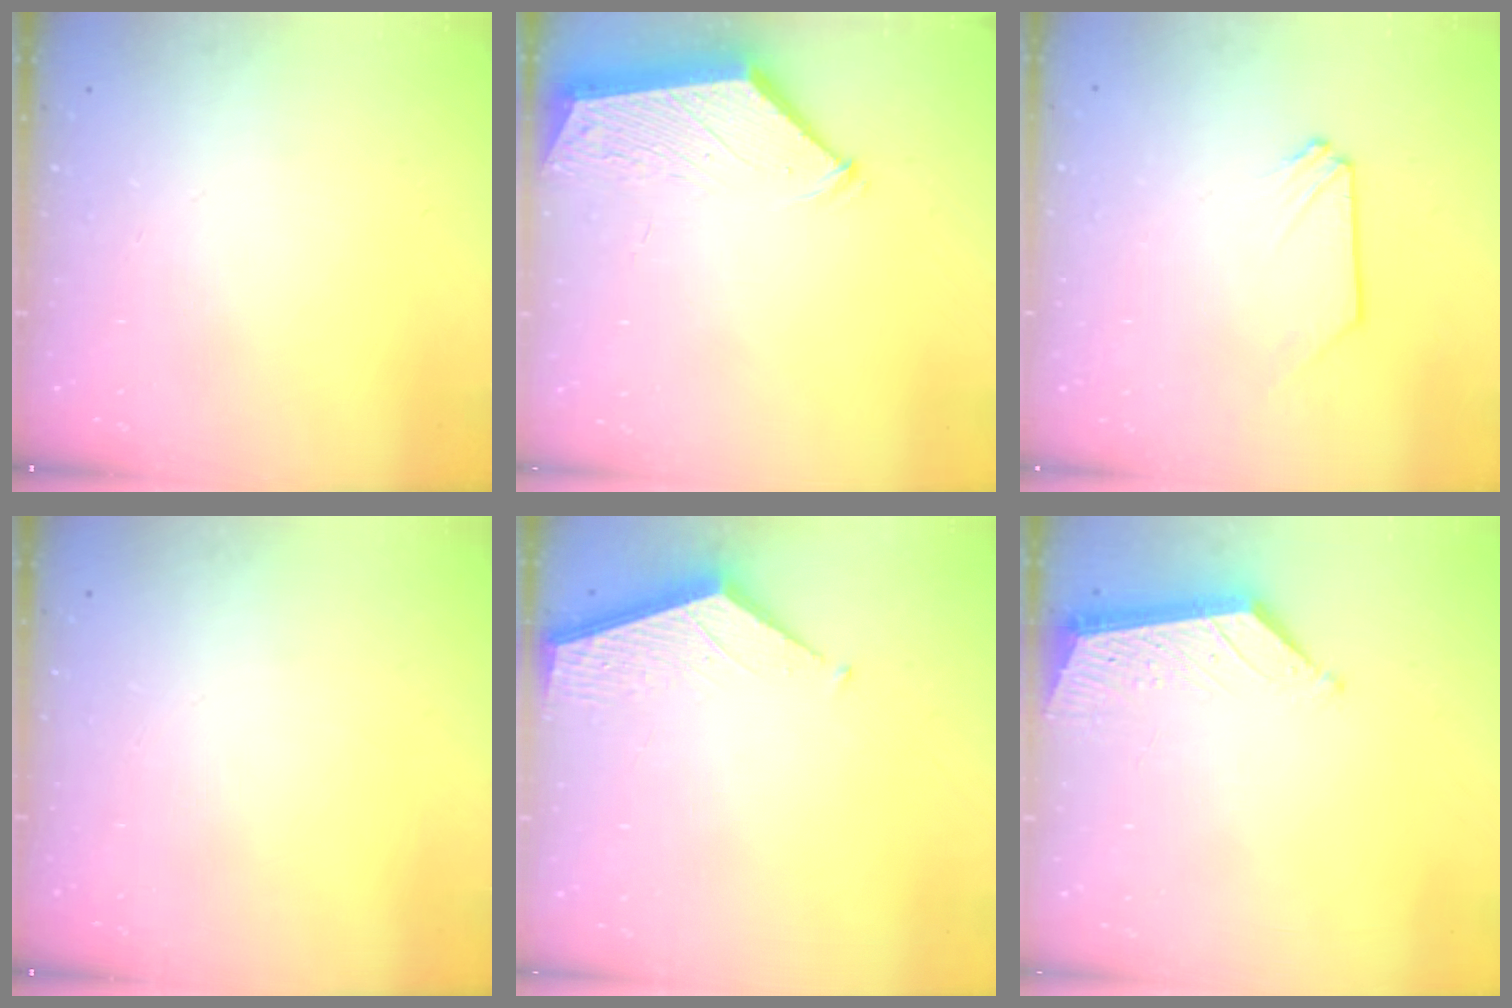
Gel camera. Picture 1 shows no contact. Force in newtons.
{"total": 3.3, "press": 3.3, "slide": 0.5}
{"total": 0.0}
{"total": 0.0}
{"total": 3.4, "press": 3.4, "slide": 0.4}
{"total": 5.7, "press": 5.7, "slide": 0.3}